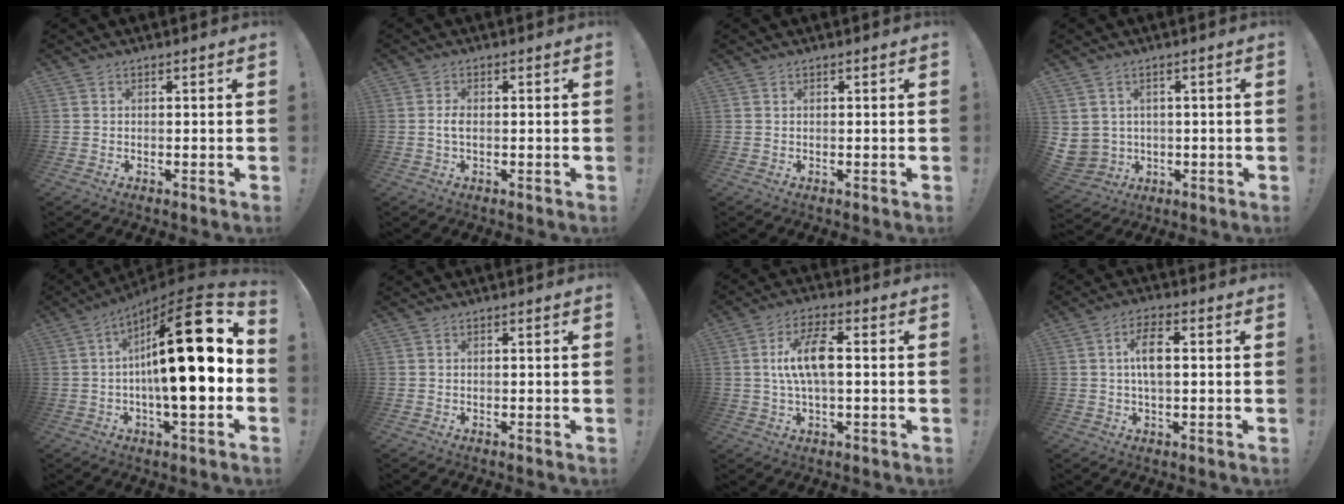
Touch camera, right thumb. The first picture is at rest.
{"total": 2.6, "force": [-0.4, 1.2, 2.3], "torque": [-0.055, 0.007, -0.008]}
{"total": 0.0}
{"total": 4.6, "force": [1.6, 4.3, 0.8], "torque": [-0.030, -0.015, 0.034]}
{"total": 24.1, "force": [1.3, 5.3, 23.5], "torque": [-0.364, -0.014, 0.011]}
{"total": 0.0}
{"total": 10.7, "force": [0.6, 4.4, 9.8], "torque": [-0.175, 0.008, 0.010]}
{"total": 7.4, "force": [0.8, 3.3, 6.6], "torque": [-0.109, 0.003, 0.009]}